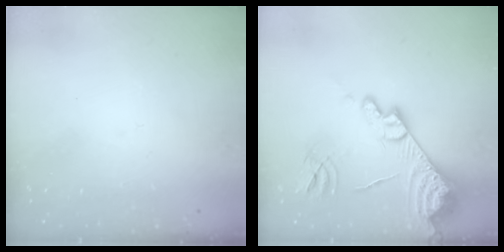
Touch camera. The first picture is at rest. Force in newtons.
{"total": 21.3, "press": 21.2, "slide": 2.2}